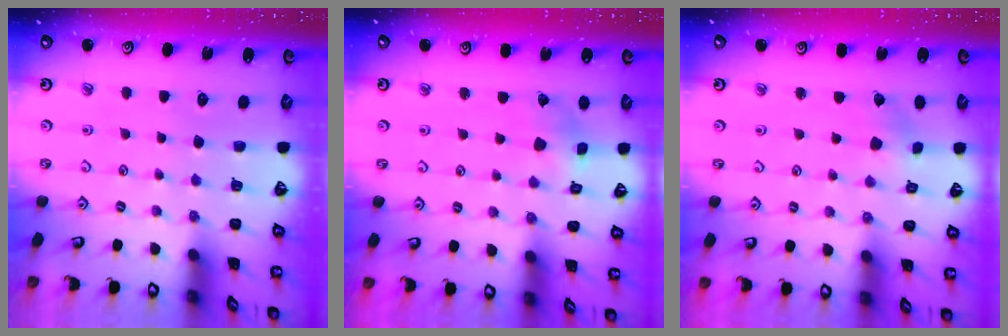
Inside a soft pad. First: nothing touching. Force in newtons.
{"total": 2.4, "press": 2.4, "slide": 0.5}
{"total": 2.3, "press": 2.3, "slide": 0.3}